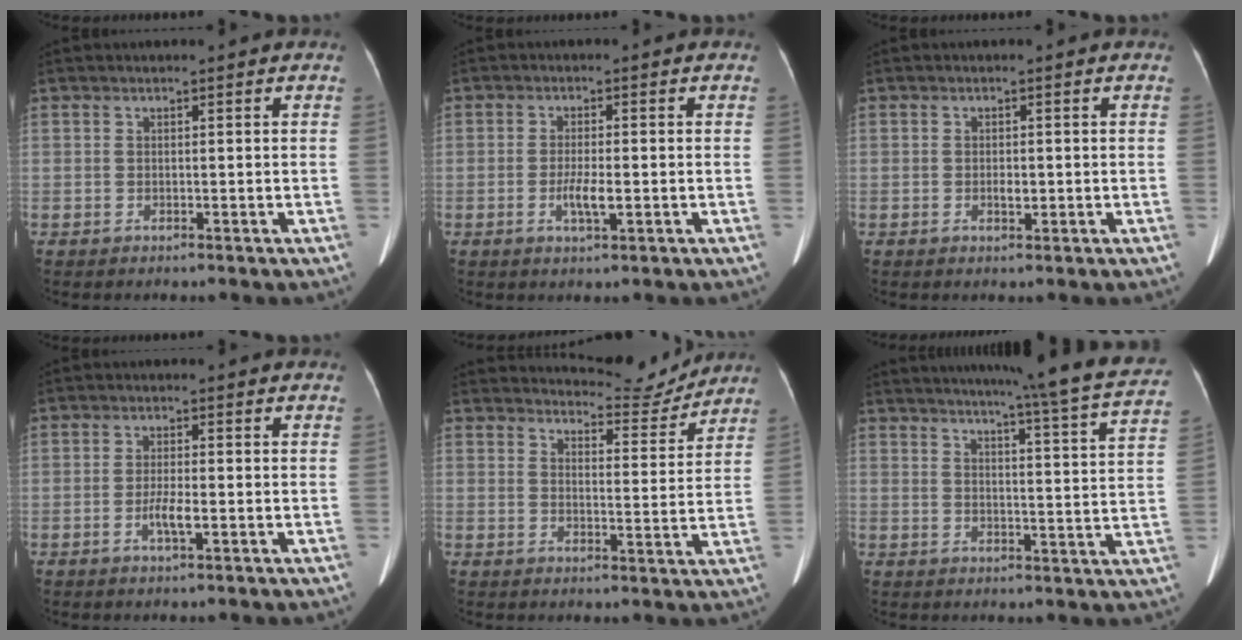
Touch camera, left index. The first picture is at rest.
{"total": 3.3, "force": [-1.0, 0.7, 3.1], "torque": [-0.064, -0.003, -0.016]}
{"total": 1.6, "force": [-0.4, 1.1, 1.1], "torque": [-0.020, 0.000, -0.003]}
{"total": 3.0, "force": [-1.1, 0.5, 2.7], "torque": [-0.056, -0.002, -0.020]}
{"total": 7.6, "force": [7.6, 0.9, -0.2], "torque": [0.001, -0.013, 0.099]}
{"total": 20.9, "force": [18.6, -1.3, 9.3], "torque": [-0.137, -0.058, 0.219]}